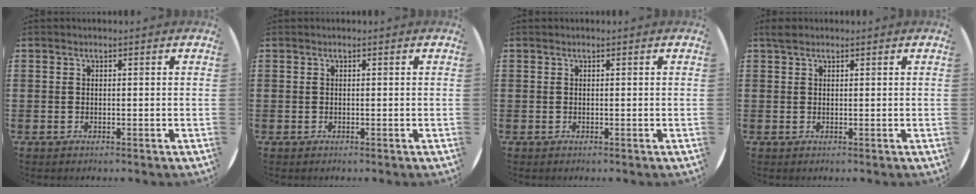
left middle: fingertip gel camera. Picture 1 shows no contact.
{"total": 0.0}
{"total": 0.0}
{"total": 1.0, "force": [0.9, 0.5, 0.2], "torque": [0.002, 0.001, 0.015]}